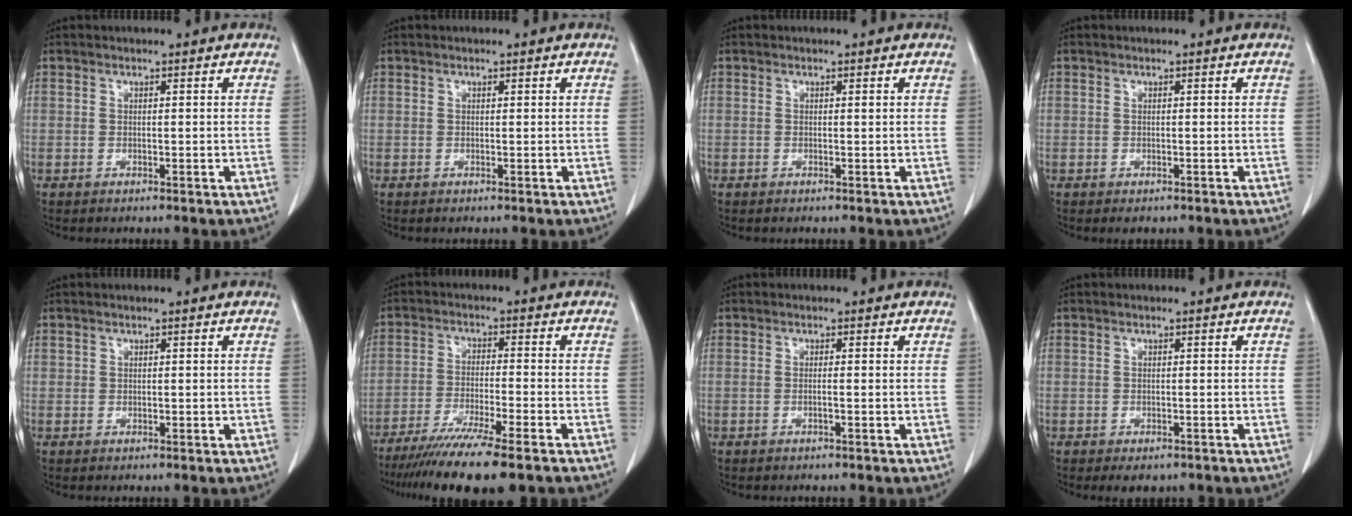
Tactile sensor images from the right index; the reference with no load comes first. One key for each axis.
{"total": 0.0}
{"total": 0.0}
{"total": 1.0, "fx": -0.6, "fy": 0.7, "fz": 0.3, "tx": -0.003, "ty": 0.001, "tz": -0.005}
{"total": 0.5, "fx": 0.1, "fy": 0.5, "fz": 0.1, "tx": 0.005, "ty": 0.003, "tz": 0.001}
{"total": 13.1, "fx": -10.3, "fy": -0.1, "fz": 8.1, "tx": -0.132, "ty": -0.036, "tz": -0.164}
{"total": 0.6, "fx": -0.2, "fy": -0.1, "fz": 0.6, "tx": -0.010, "ty": 0.001, "tz": -0.004}
{"total": 2.8, "fx": -2.0, "fy": 1.7, "fz": 1.0, "tx": -0.005, "ty": 0.001, "tz": -0.020}